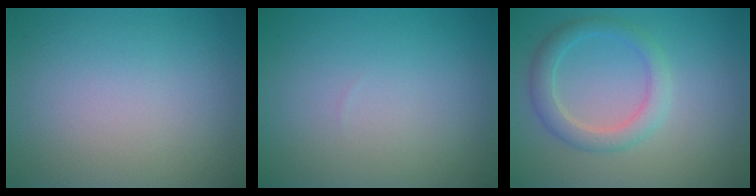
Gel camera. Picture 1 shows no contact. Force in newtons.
{"total": 0.0}
{"total": 2.8, "press": 2.8, "slide": 0.1}